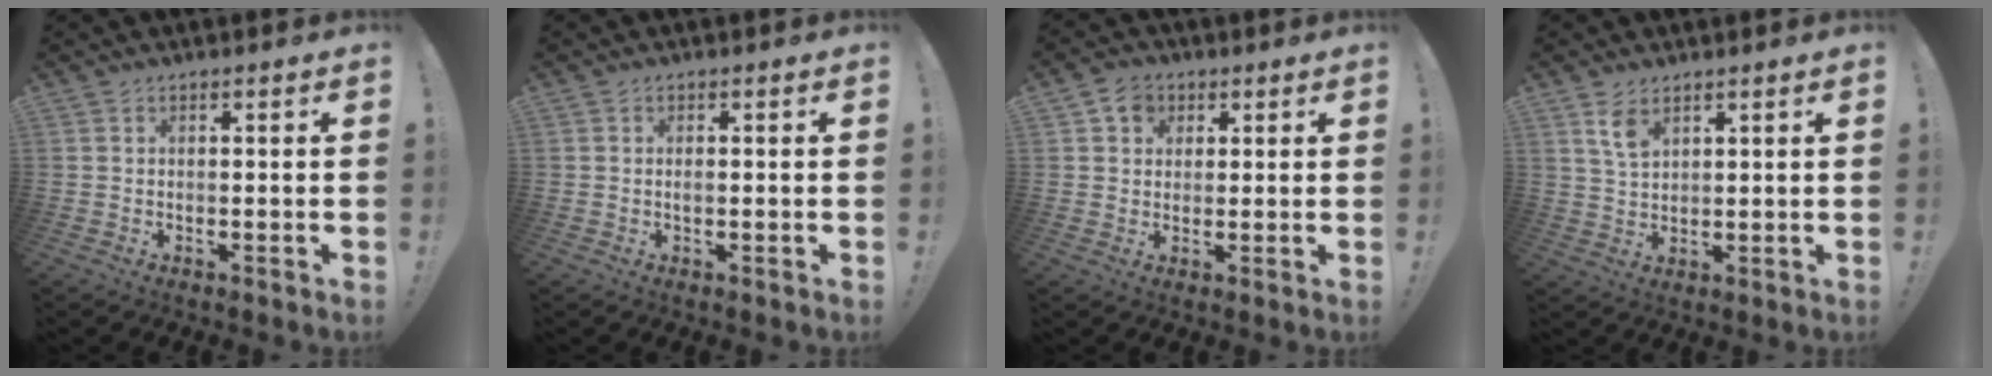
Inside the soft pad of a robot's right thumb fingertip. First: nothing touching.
{"total": 0.6, "force": [-0.2, 0.3, 0.5], "torque": [-0.010, 0.001, -0.003]}
{"total": 5.4, "force": [2.2, 4.6, 1.8], "torque": [-0.022, -0.003, 0.041]}
{"total": 5.4, "force": [3.2, 2.8, 3.4], "torque": [-0.056, -0.016, 0.059]}